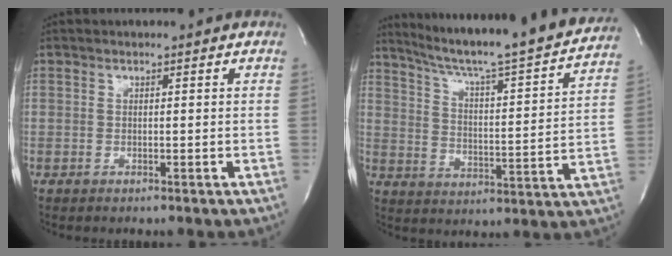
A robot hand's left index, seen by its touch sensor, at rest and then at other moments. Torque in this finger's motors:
{"motor_torque": [-0.12, -0.21, 0.32, 0.11]}